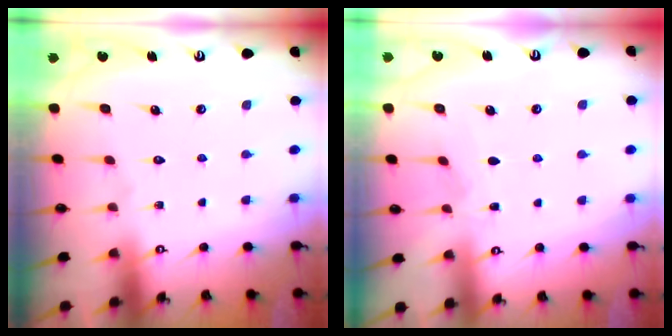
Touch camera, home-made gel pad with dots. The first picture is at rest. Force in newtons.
{"total": 3.1, "press": 3.1, "slide": 0.5}